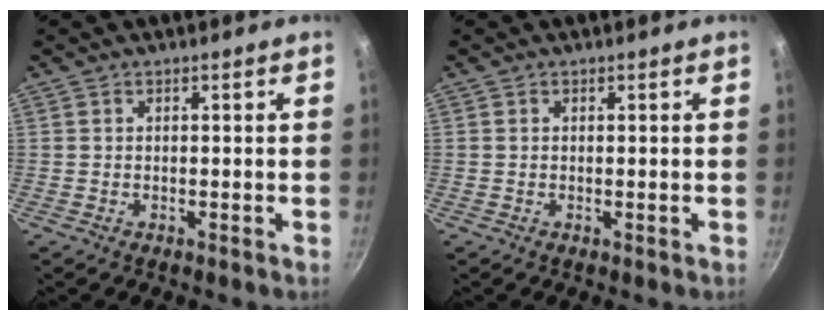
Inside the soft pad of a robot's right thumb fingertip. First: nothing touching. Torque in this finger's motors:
{"motor_torque": [-0.39, -0.45, 0.38, 0.02, 0.06]}